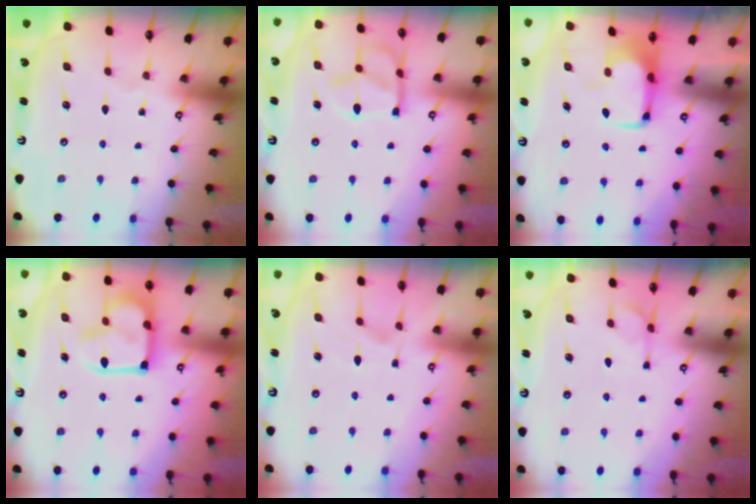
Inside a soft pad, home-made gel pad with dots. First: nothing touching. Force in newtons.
{"total": 12.2, "press": 12.2, "slide": 1.3}
{"total": 1.8, "press": 1.7, "slide": 0.5}
{"total": 15.5, "press": 15.4, "slide": 1.1}
{"total": 1.4, "press": 0.7, "slide": 1.2}
{"total": 1.6, "press": 0.8, "slide": 1.3}